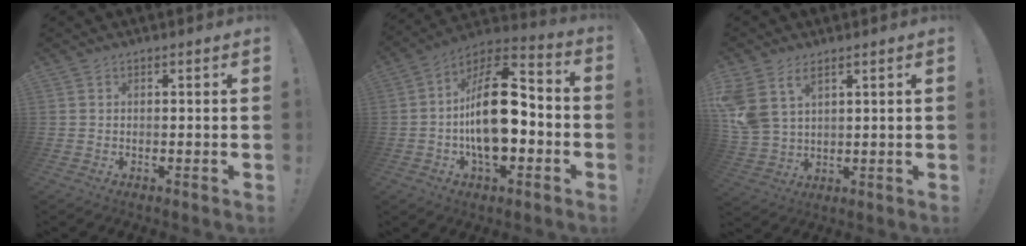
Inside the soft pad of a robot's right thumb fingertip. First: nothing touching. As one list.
[{"total": 20.9, "force": [-2.7, 10.8, 17.7], "torque": [-0.306, 0.023, -0.041]}, {"total": 8.7, "force": [4.9, 5.3, 4.9], "torque": [-0.109, -0.019, 0.099]}]